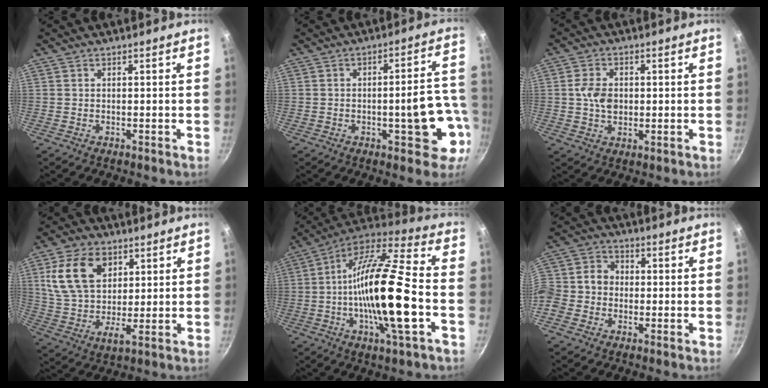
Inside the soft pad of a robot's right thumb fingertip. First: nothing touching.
{"total": 12.1, "force": [-3.5, 4.5, 10.7], "torque": [-0.102, 0.034, -0.042]}
{"total": 5.7, "force": [0.3, 4.1, 4.0], "torque": [-0.066, 0.001, 0.003]}
{"total": 14.6, "force": [5.6, 9.4, 9.6], "torque": [-0.157, -0.009, 0.105]}
{"total": 22.2, "force": [-4.2, 5.1, 21.2], "torque": [-0.373, 0.024, -0.093]}
{"total": 10.9, "force": [-1.7, 9.4, 5.3], "torque": [-0.098, 0.037, -0.052]}